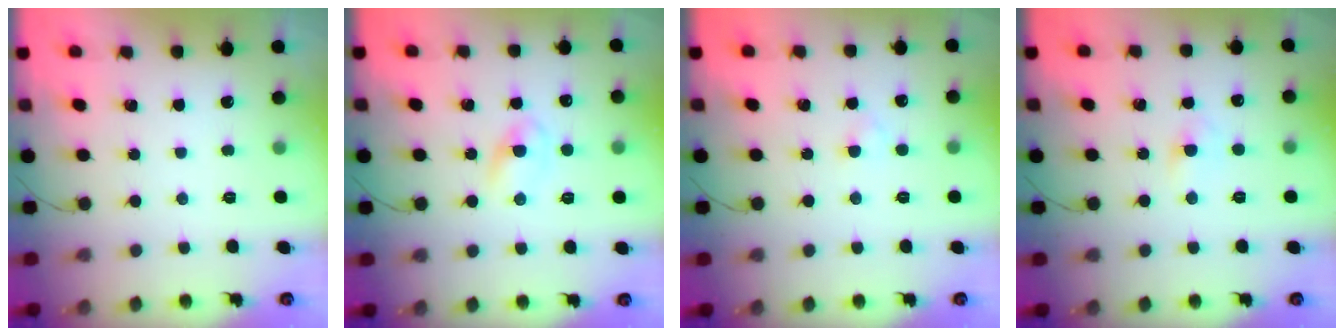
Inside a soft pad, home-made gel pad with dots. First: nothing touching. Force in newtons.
{"total": 2.7, "press": 2.4, "slide": 1.4}
{"total": 1.7, "press": 1.4, "slide": 0.8}
{"total": 3.0, "press": 2.8, "slide": 1.1}